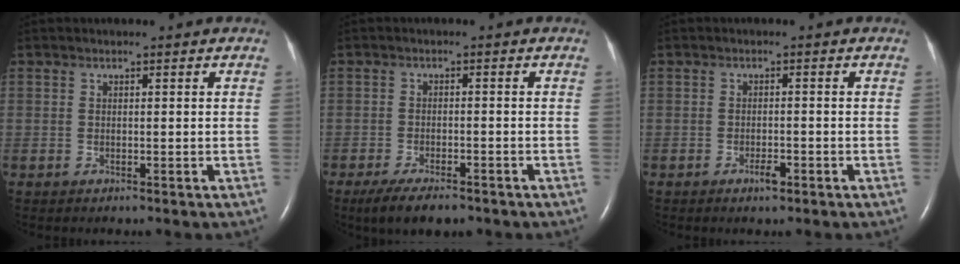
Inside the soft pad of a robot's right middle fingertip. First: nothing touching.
{"total": 6.4, "force": [-4.8, 1.9, 3.8], "torque": [-0.066, -0.010, -0.075]}
{"total": 1.8, "force": [-1.1, 0.5, 1.3], "torque": [-0.025, -0.001, -0.015]}